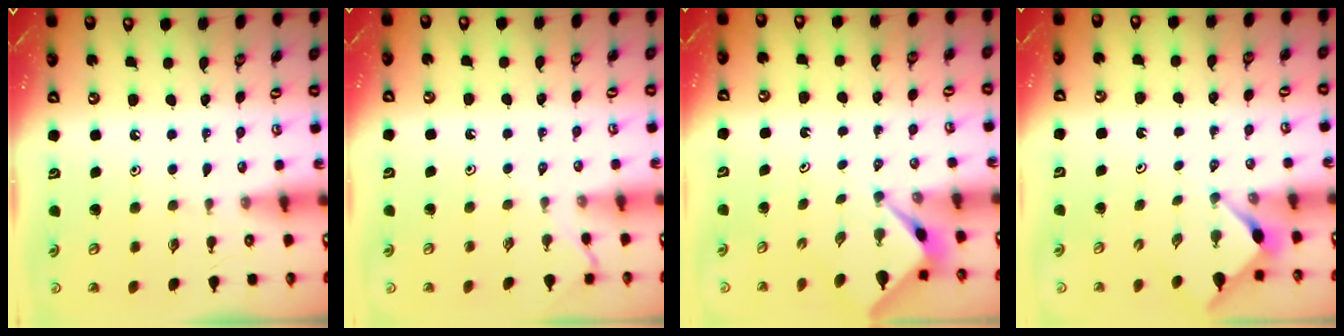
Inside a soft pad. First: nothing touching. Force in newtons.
{"total": 2.9, "press": 2.8, "slide": 0.6}
{"total": 2.4, "press": 2.4, "slide": 0.3}
{"total": 2.9, "press": 2.9, "slide": 0.3}